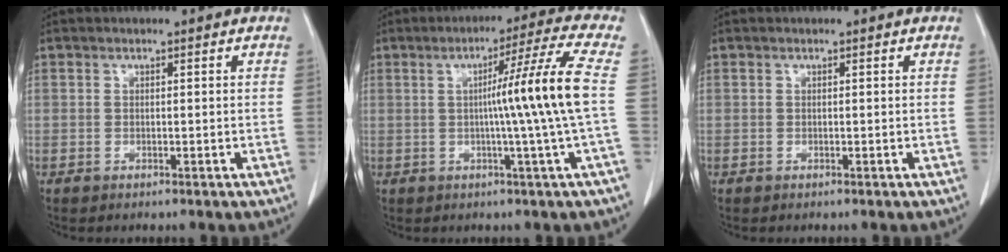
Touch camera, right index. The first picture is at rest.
{"total": 10.8, "force": [0.0, -3.2, 10.3], "torque": [-0.153, -0.002, 0.007]}
{"total": 0.0}